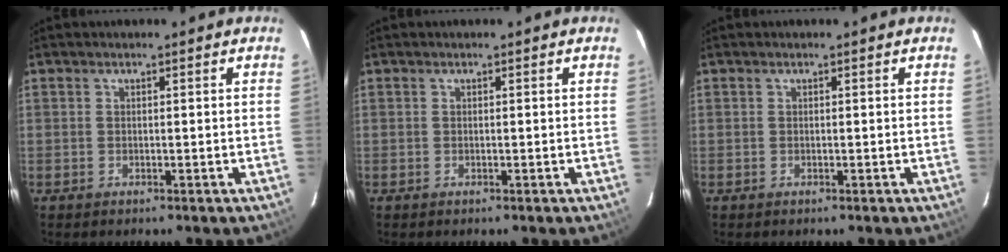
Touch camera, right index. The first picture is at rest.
{"total": 0.0}
{"total": 0.0}